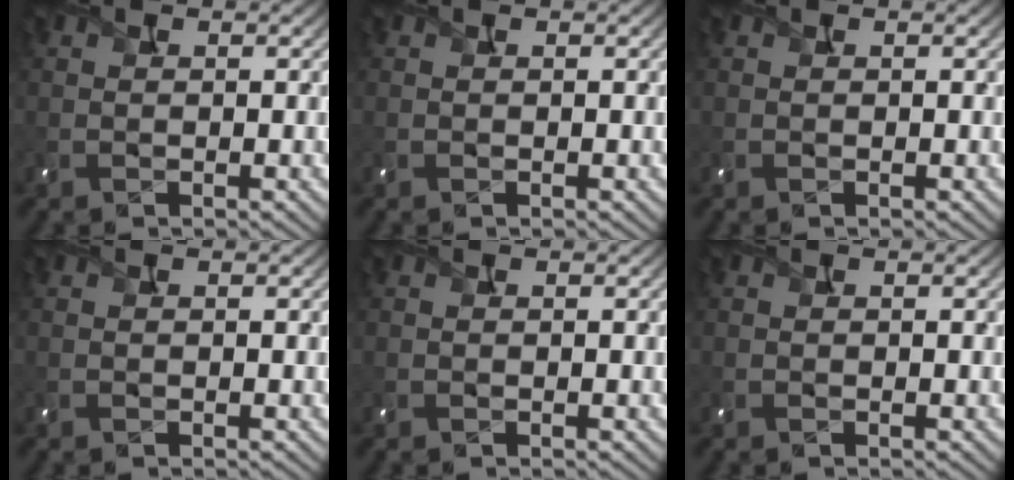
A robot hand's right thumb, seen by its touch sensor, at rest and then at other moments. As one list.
[{"total": 0.0}, {"total": 0.0}, {"total": 0.0}, {"total": 0.0}, {"total": 0.0}]